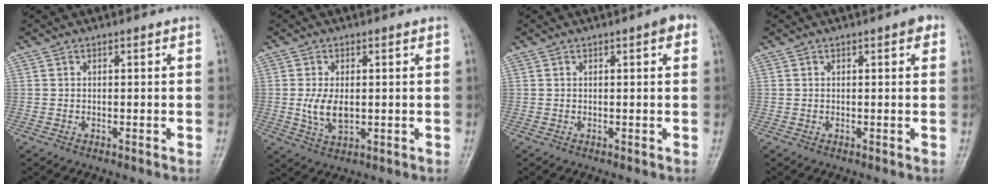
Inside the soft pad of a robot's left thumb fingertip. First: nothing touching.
{"total": 5.4, "force": [0.0, 3.1, 4.4], "torque": [-0.085, -0.010, 0.006]}
{"total": 2.2, "force": [0.9, 0.7, 1.9], "torque": [-0.018, 0.004, 0.008]}
{"total": 1.9, "force": [0.8, 0.7, 1.5], "torque": [-0.012, 0.002, 0.009]}